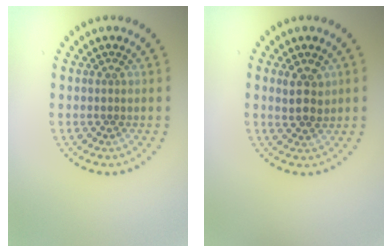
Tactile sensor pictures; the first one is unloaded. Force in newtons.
{"total": 2.3, "press": 2.2, "slide": 0.7}